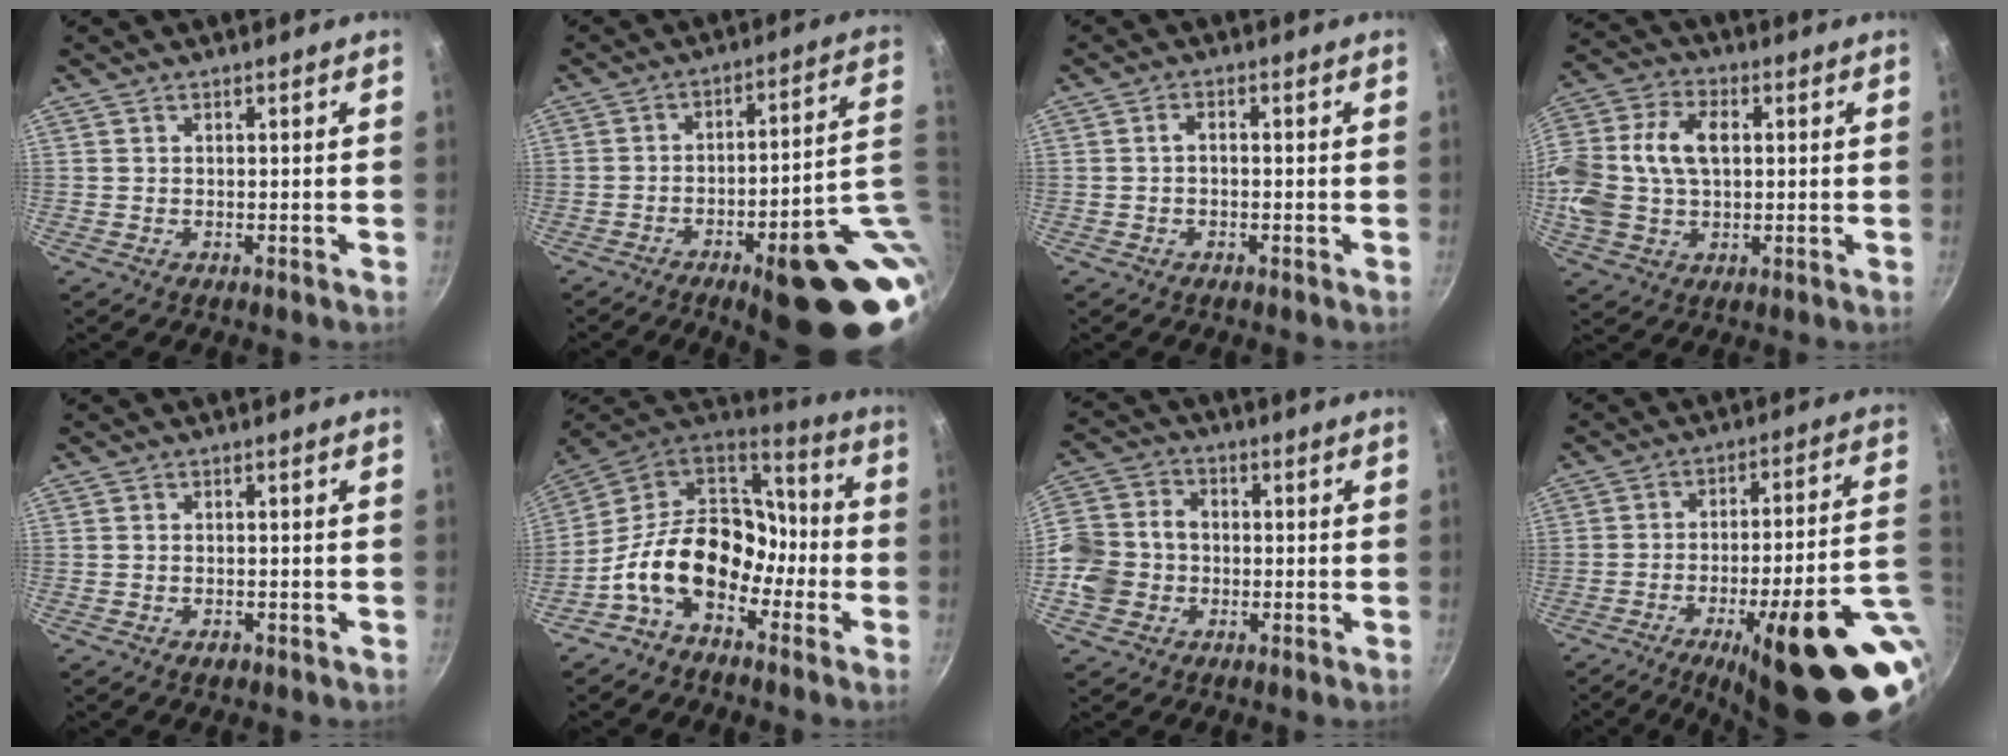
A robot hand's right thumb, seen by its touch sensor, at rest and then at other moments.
{"total": 21.6, "force": [-5.4, 6.6, 19.9], "torque": [-0.199, 0.017, -0.063]}
{"total": 1.9, "force": [-0.5, 1.1, 1.4], "torque": [-0.027, 0.014, -0.011]}
{"total": 18.0, "force": [1.7, 12.3, 13.1], "torque": [-0.282, 0.034, 0.026]}
{"total": 1.5, "force": [-0.9, 0.8, 0.8], "torque": [-0.014, 0.003, -0.013]}
{"total": 18.3, "force": [-6.3, 12.4, 11.8], "torque": [-0.160, 0.070, -0.136]}
{"total": 12.1, "force": [-2.2, 10.2, 6.2], "torque": [-0.110, 0.030, -0.055]}
{"total": 25.7, "force": [-8.9, 6.4, 23.2], "torque": [-0.267, 0.021, -0.115]}